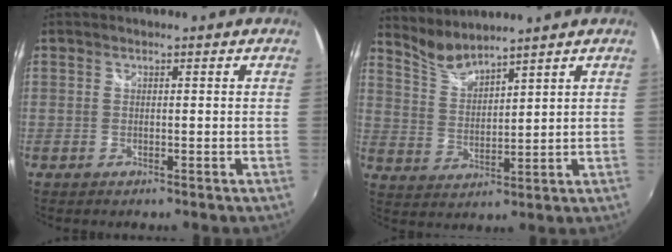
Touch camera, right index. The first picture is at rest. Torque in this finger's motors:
{"motor_torque": [-0.31, 0.26, -0.03, 0.00]}